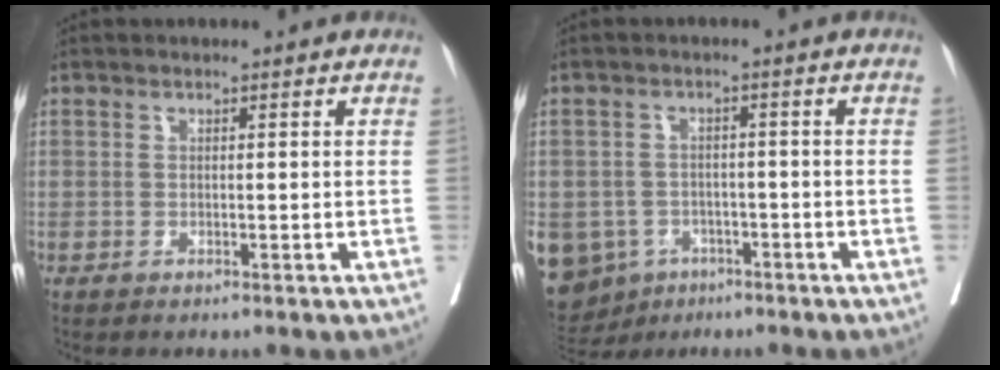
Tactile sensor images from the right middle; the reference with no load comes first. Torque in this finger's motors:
{"motor_torque": [1.66, -0.48, 1.05, 0.21]}